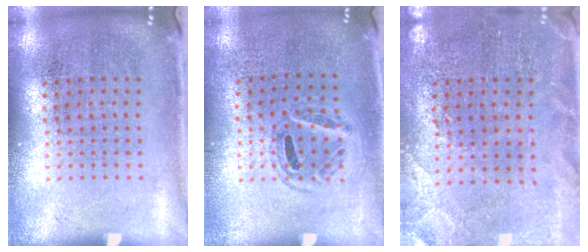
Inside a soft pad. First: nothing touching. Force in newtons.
{"total": 0.9, "press": 0.8, "slide": 0.4}
{"total": 0.5, "press": 0.5, "slide": 0.2}